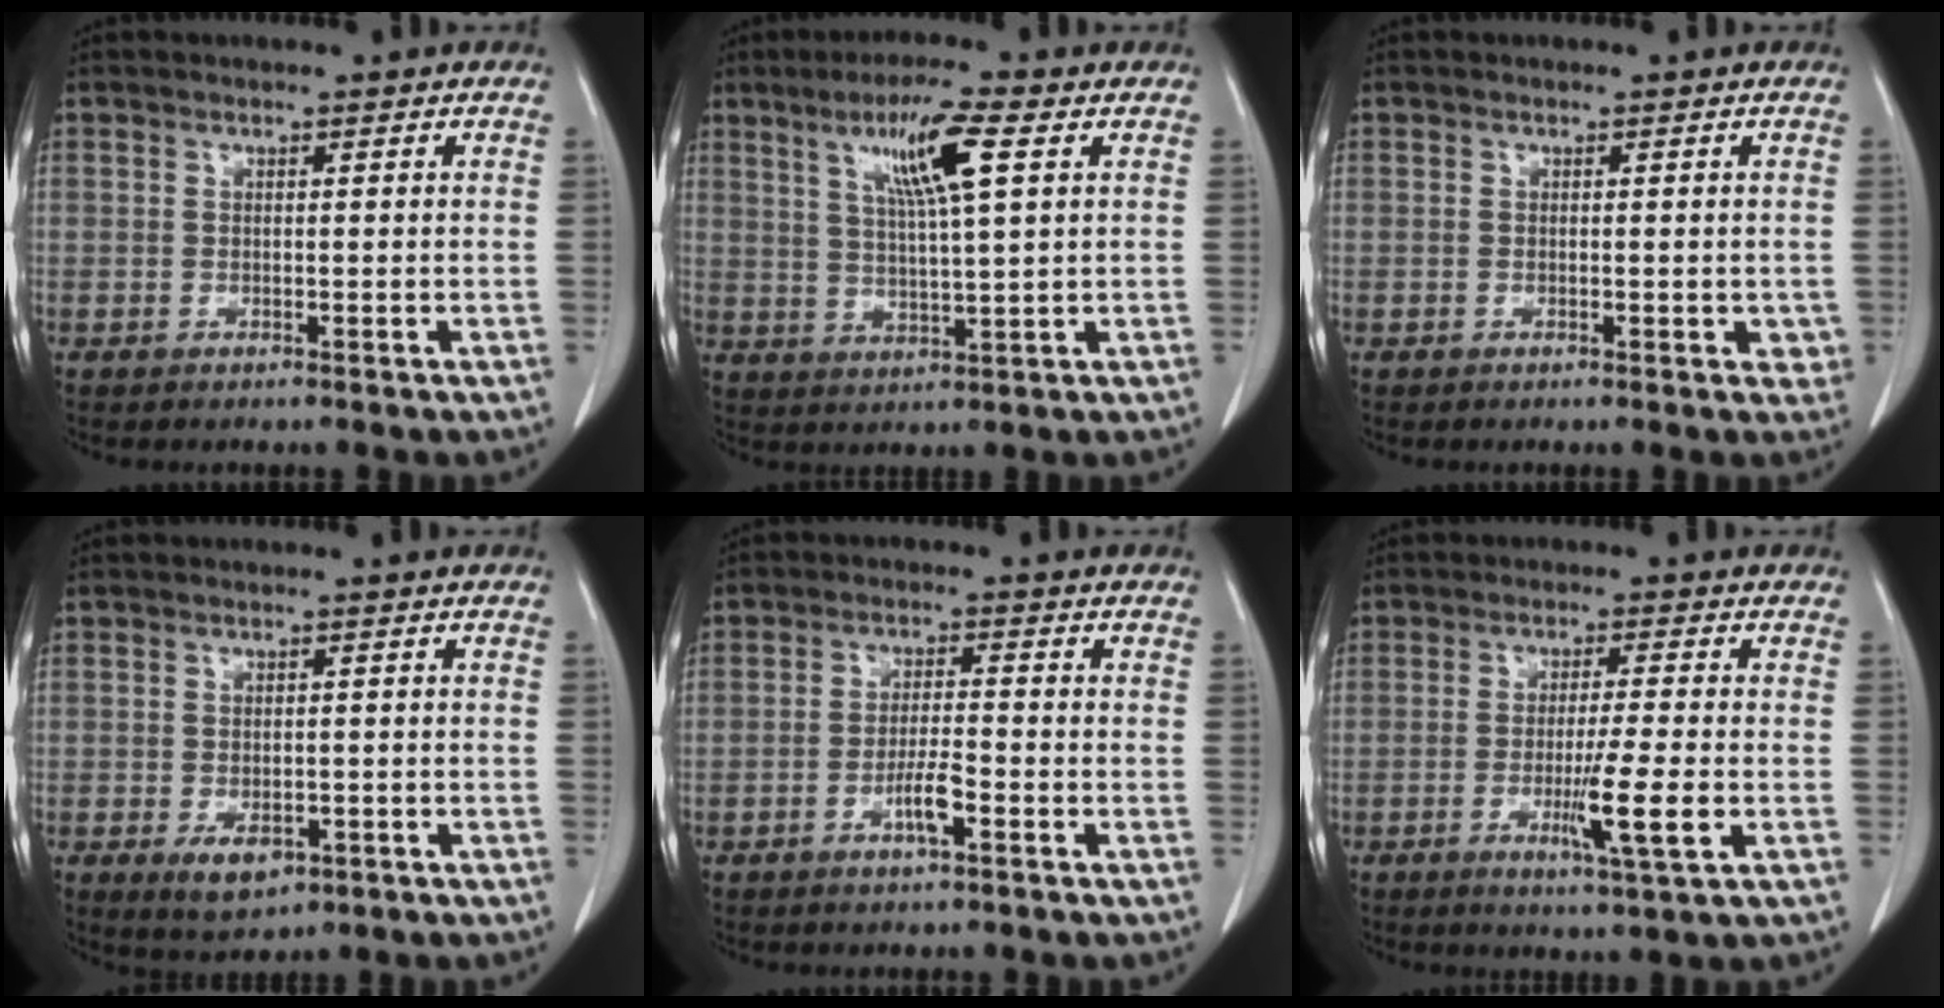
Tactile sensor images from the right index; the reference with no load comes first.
{"total": 9.1, "force": [3.8, 0.0, 8.2], "torque": [-0.153, 0.007, 0.069]}
{"total": 2.5, "force": [-0.4, 1.4, 2.0], "torque": [-0.009, 0.001, -0.002]}
{"total": 4.7, "force": [-2.3, 2.4, 3.4], "torque": [-0.053, -0.004, -0.023]}
{"total": 4.0, "force": [-2.0, 0.5, 3.4], "torque": [-0.065, 0.000, -0.039]}
{"total": 7.3, "force": [-2.2, -0.5, 7.0], "torque": [-0.119, -0.016, -0.036]}